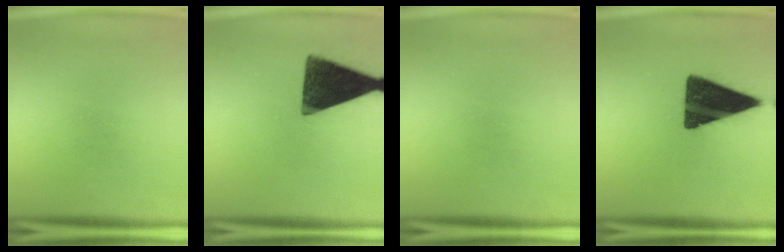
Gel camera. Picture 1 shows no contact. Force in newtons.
{"total": 14.7}
{"total": 0.0}
{"total": 16.3}